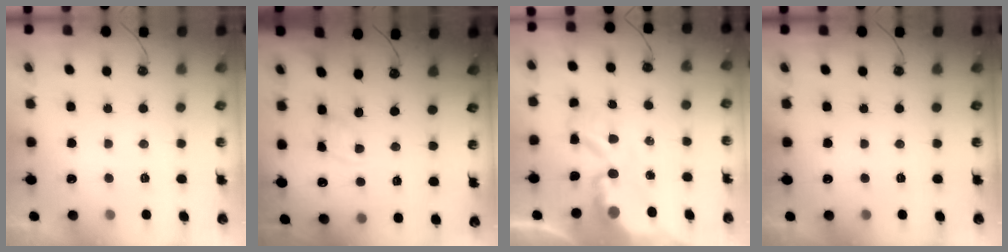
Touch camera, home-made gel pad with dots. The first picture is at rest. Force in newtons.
{"total": 2.7, "press": 2.7, "slide": 0.4}
{"total": 6.3, "press": 6.2, "slide": 0.4}
{"total": 0.0}